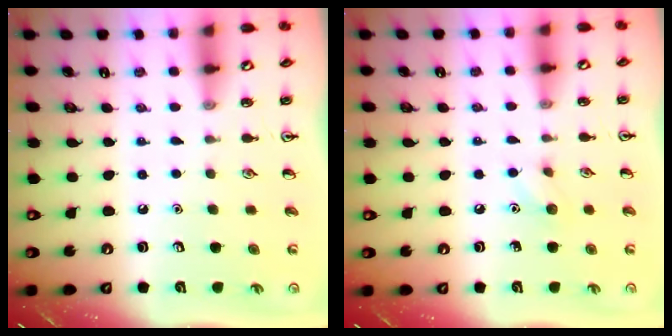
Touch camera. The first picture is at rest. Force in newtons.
{"total": 6.1, "press": 5.8, "slide": 1.9}